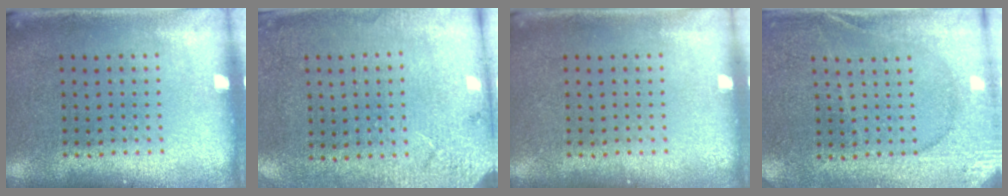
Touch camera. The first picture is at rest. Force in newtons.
{"total": 2.6, "press": 2.3, "slide": 1.0}
{"total": 0.0}
{"total": 2.7, "press": 2.7, "slide": 0.3}